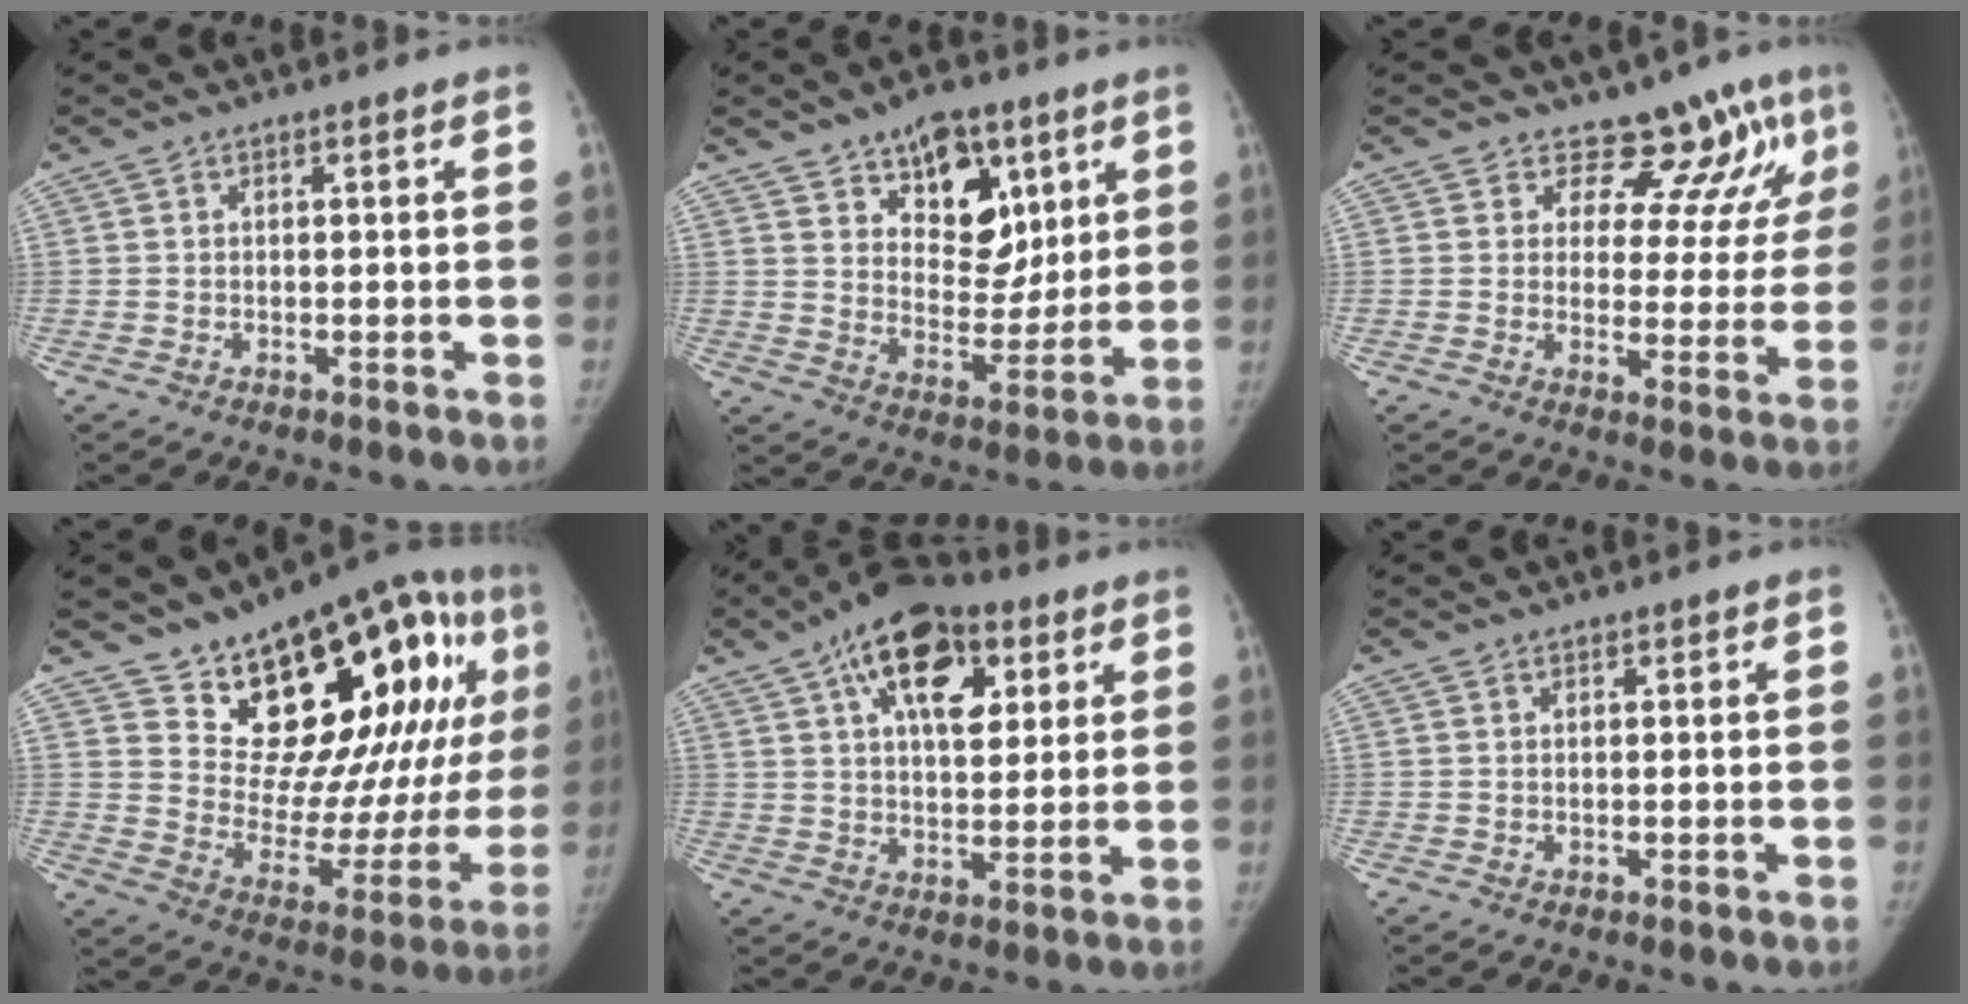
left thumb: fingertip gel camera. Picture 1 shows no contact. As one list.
[{"total": 14.7, "force": [7.8, 9.1, 8.6], "torque": [-0.078, -0.046, 0.132]}, {"total": 10.5, "force": [8.4, 5.5, 3.2], "torque": [0.005, -0.050, 0.090]}, {"total": 28.1, "force": [13.2, 12.5, 21.5], "torque": [-0.261, -0.039, 0.215]}, {"total": 16.5, "force": [7.3, 9.0, 11.7], "torque": [-0.150, -0.011, 0.111]}, {"total": 0.0}]